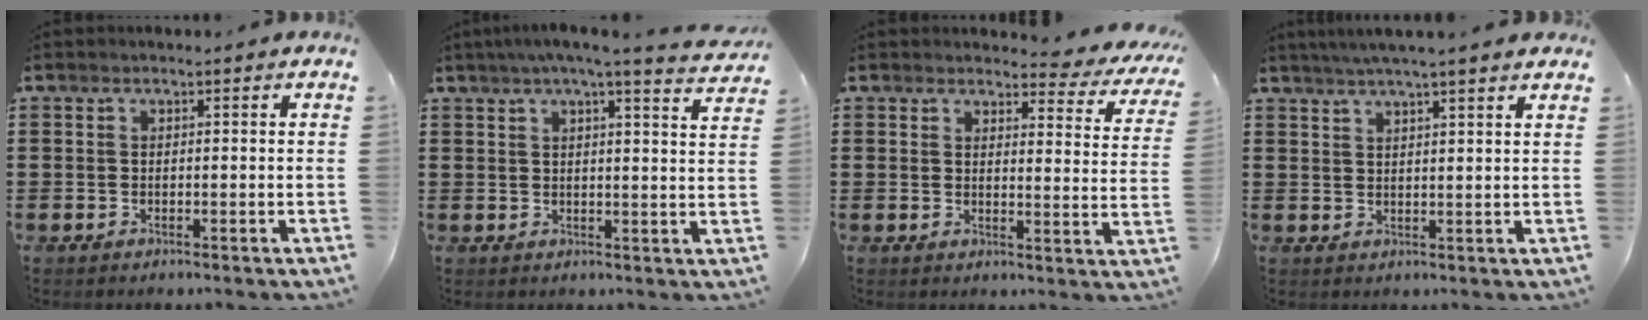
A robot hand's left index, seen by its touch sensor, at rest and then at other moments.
{"total": 4.4, "force": [3.6, -0.7, 2.4], "torque": [-0.061, -0.015, 0.060]}
{"total": 4.1, "force": [3.7, 0.8, 1.5], "torque": [-0.030, -0.021, 0.061]}
{"total": 3.6, "force": [3.2, -0.5, 1.4], "torque": [-0.037, -0.005, 0.057]}